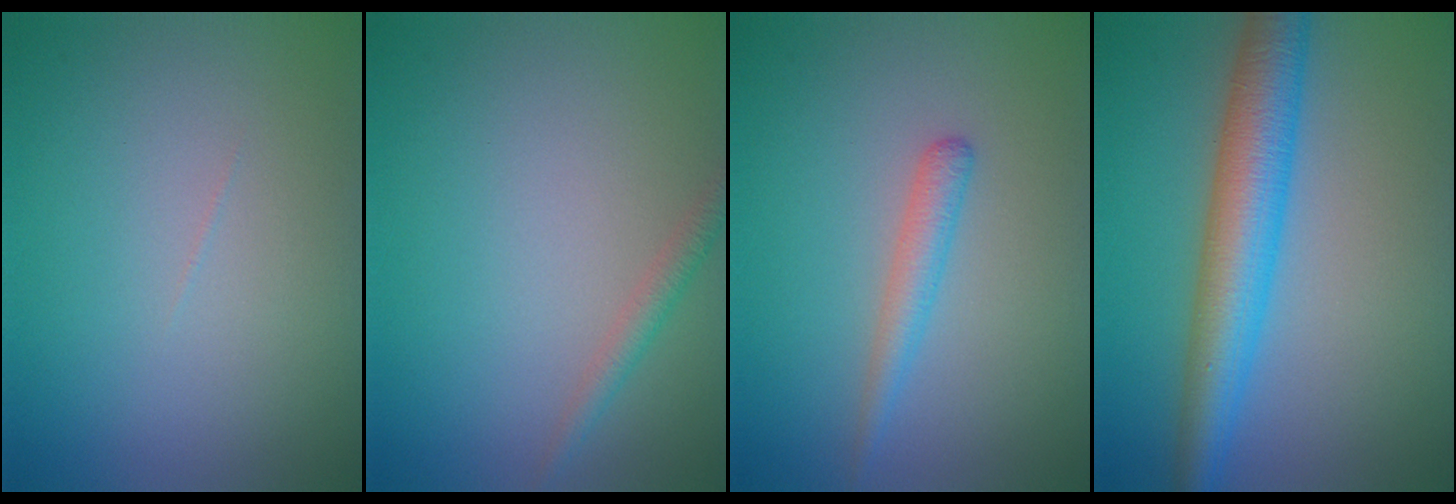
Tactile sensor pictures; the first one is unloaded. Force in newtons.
{"total": 1.5, "press": 1.5, "slide": 0.0}
{"total": 1.9, "press": 1.9, "slide": 0.0}
{"total": 6.7, "press": 6.7, "slide": 0.1}